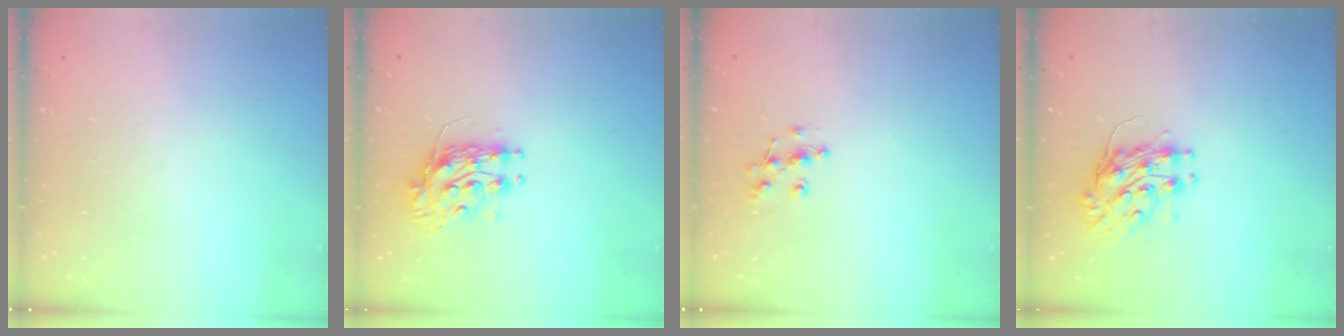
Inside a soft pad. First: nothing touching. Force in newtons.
{"total": 9.3, "press": 9.2, "slide": 0.6}
{"total": 7.8, "press": 7.7, "slide": 0.5}
{"total": 9.0, "press": 9.0, "slide": 0.3}